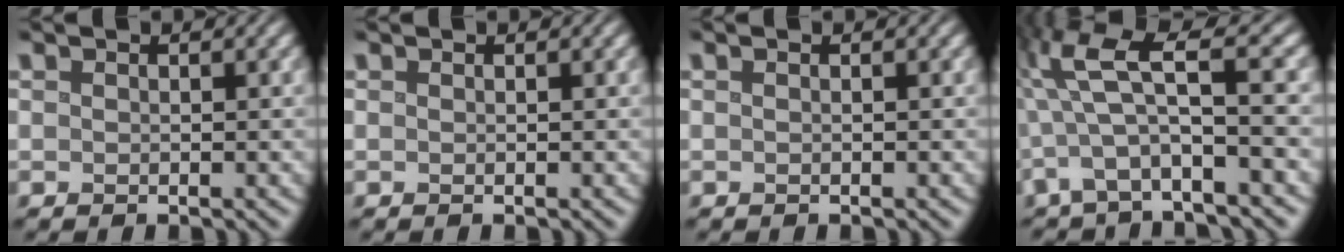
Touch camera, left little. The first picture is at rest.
{"total": 0.0}
{"total": 0.6, "force": [0.0, 0.1, 0.5], "torque": [-0.009, 0.000, -0.004]}
{"total": 6.7, "force": [0.1, 1.5, 6.5], "torque": [-0.138, 0.010, -0.001]}